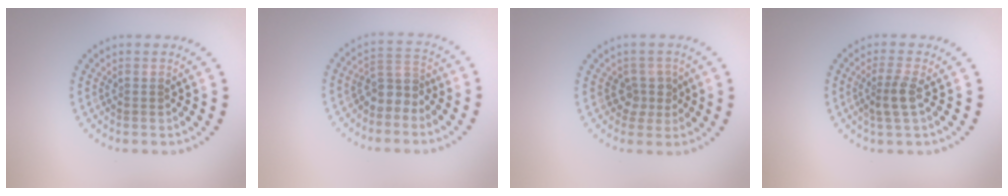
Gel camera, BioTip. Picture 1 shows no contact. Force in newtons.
{"total": 2.6, "press": 2.1, "slide": 1.6}
{"total": 2.0, "press": 1.5, "slide": 1.3}
{"total": 2.3, "press": 1.8, "slide": 1.3}